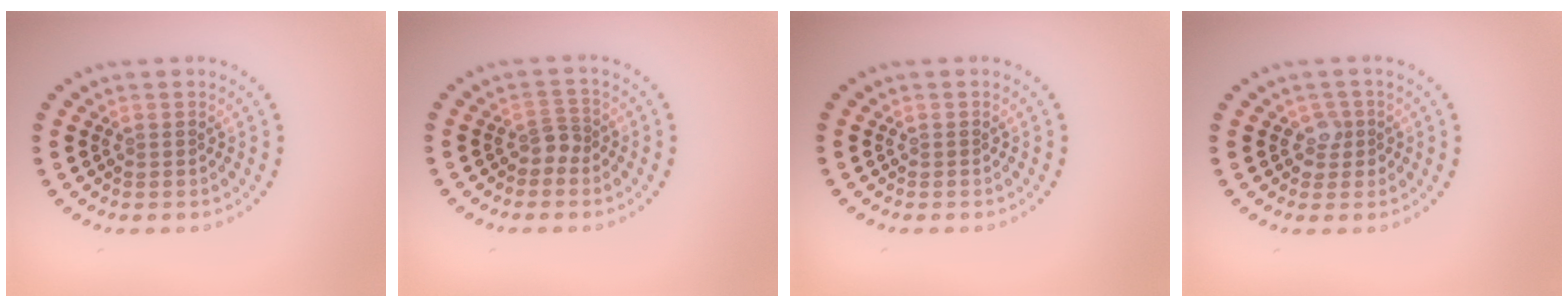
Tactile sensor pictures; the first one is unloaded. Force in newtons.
{"total": 1.3, "press": 1.0, "slide": 0.8}
{"total": 0.0}
{"total": 1.7, "press": 1.4, "slide": 0.9}